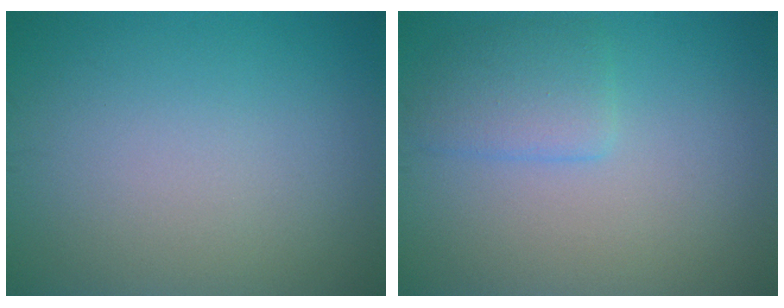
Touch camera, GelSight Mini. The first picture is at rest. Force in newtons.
{"total": 2.6, "press": 2.6, "slide": 0.1}